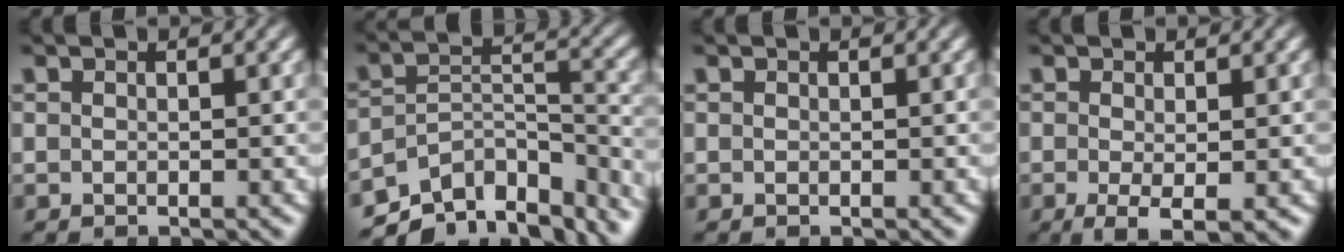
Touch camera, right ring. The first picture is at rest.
{"total": 11.0, "force": [-7.2, 5.9, 6.0], "torque": [-0.085, -0.037, -0.101]}
{"total": 0.0}
{"total": 3.9, "force": [-2.1, 1.5, 2.9], "torque": [-0.056, -0.028, -0.020]}